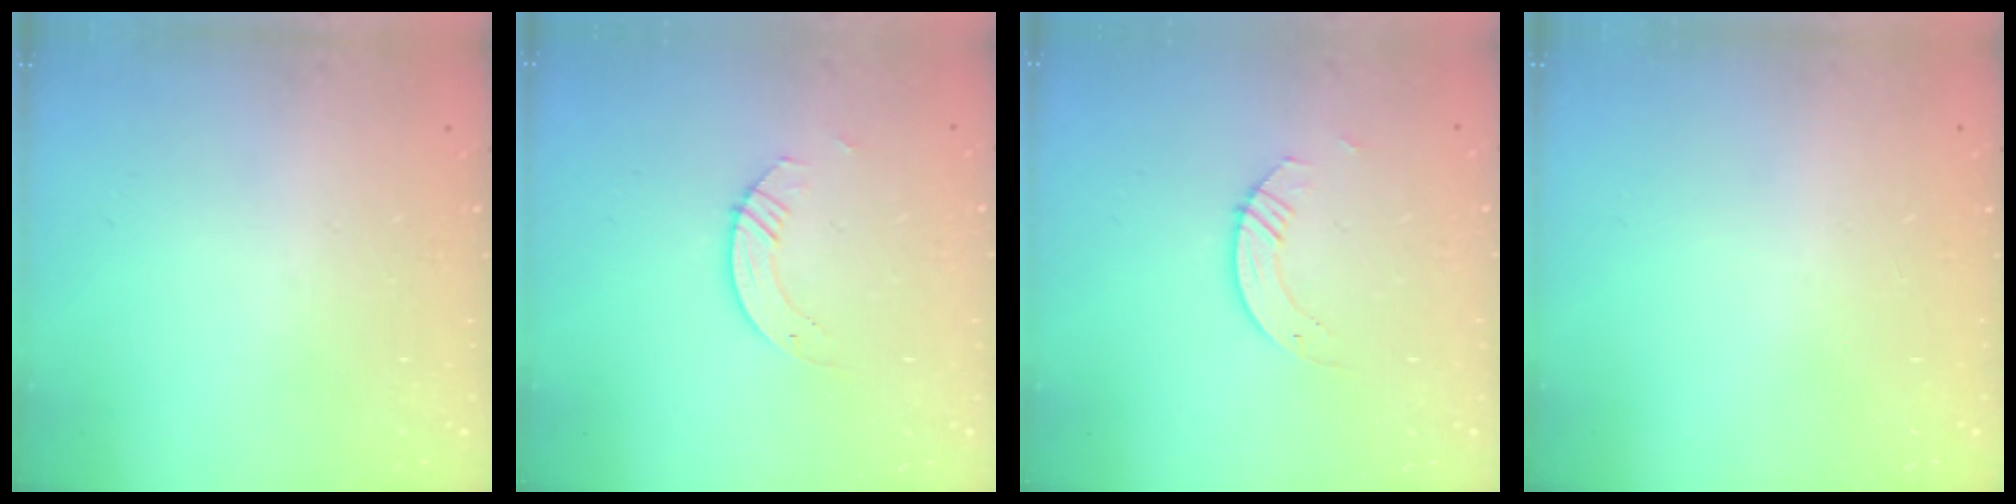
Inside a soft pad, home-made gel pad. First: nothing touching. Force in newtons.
{"total": 2.8, "press": 2.8, "slide": 0.2}
{"total": 2.8, "press": 2.8, "slide": 0.2}
{"total": 0.0}